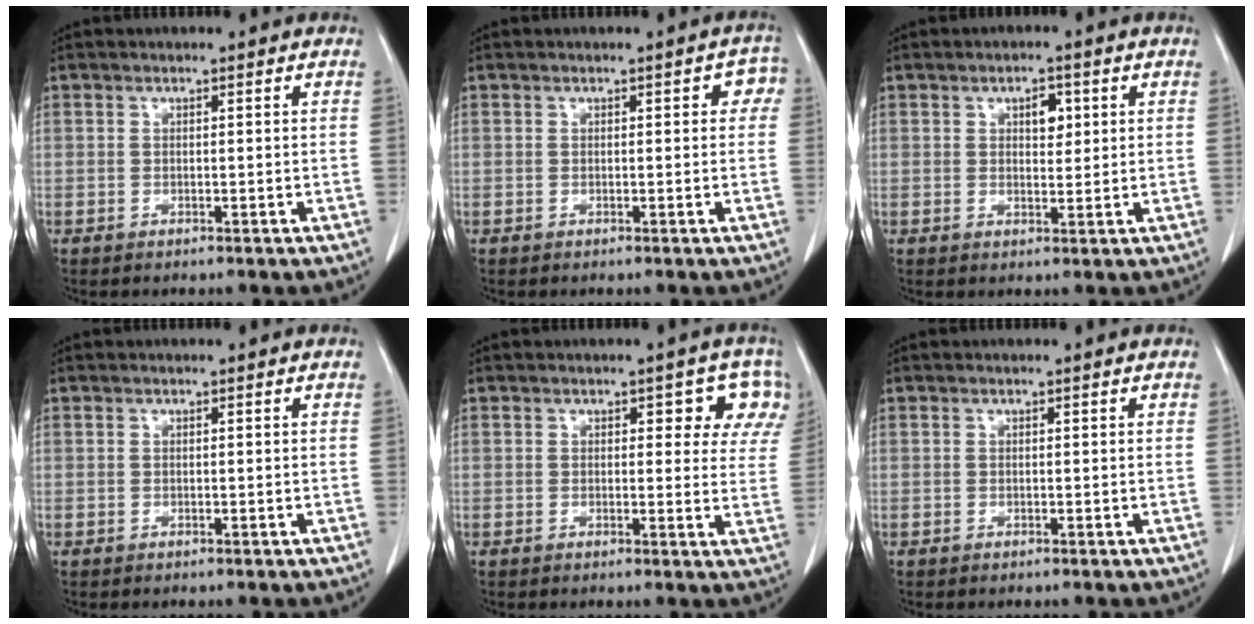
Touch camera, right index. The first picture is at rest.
{"total": 2.7, "force": [0.6, 1.5, 2.2], "torque": [-0.015, 0.017, 0.002]}
{"total": 3.1, "force": [1.1, 1.6, 2.4], "torque": [-0.034, 0.001, 0.017]}
{"total": 0.0}
{"total": 6.0, "force": [3.3, 3.4, 3.8], "torque": [-0.019, 0.002, 0.022]}
{"total": 0.0}